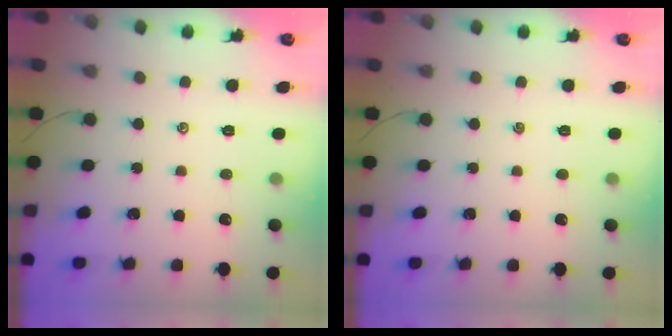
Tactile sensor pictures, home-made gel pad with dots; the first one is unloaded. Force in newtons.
{"total": 0.0}